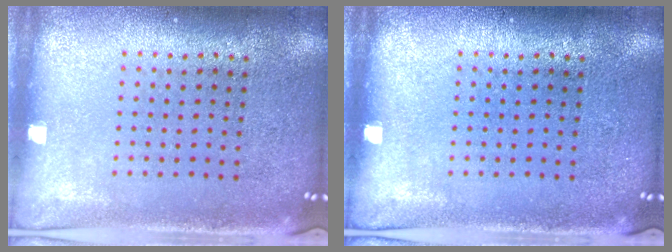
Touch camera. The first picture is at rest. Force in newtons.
{"total": 0.0}